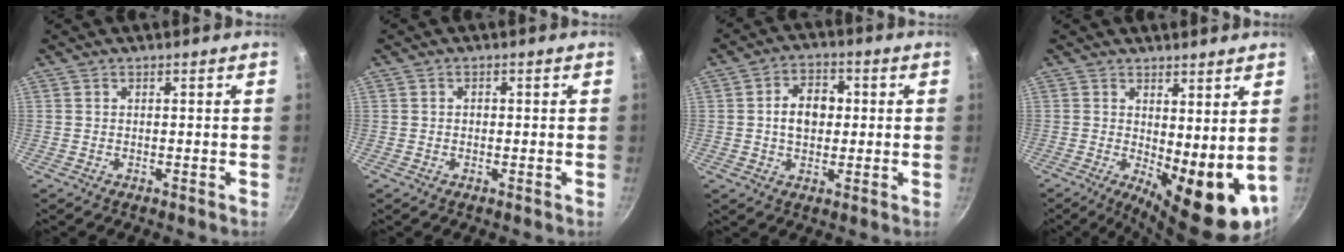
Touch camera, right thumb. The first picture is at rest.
{"total": 0.9, "force": [0.0, 0.8, 0.5], "torque": [-0.006, 0.005, -0.001]}
{"total": 7.9, "force": [0.6, 5.7, 5.4], "torque": [-0.058, 0.014, 0.003]}
{"total": 12.6, "force": [1.2, 5.1, 11.5], "torque": [-0.129, -0.027, 0.029]}